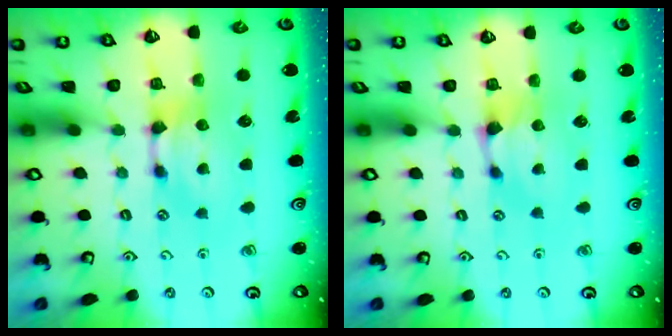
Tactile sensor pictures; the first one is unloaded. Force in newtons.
{"total": 1.1, "press": 0.9, "slide": 0.5}